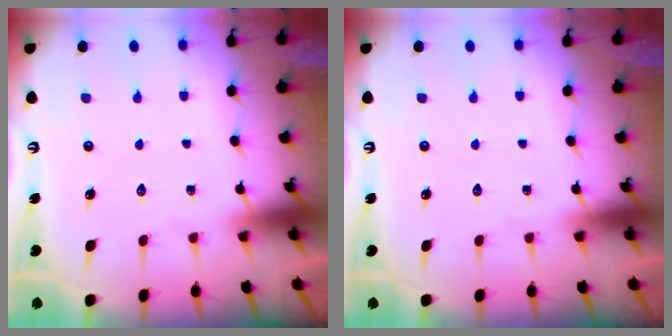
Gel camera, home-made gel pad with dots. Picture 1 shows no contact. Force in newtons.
{"total": 0.0}